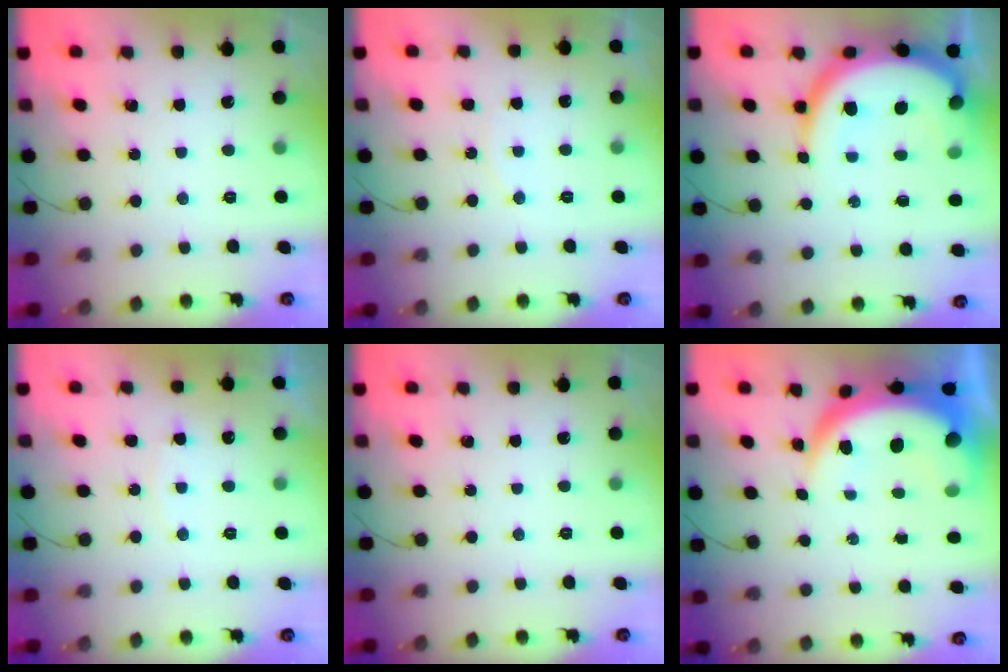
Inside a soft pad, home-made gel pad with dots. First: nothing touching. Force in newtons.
{"total": 5.6, "press": 5.6, "slide": 0.5}
{"total": 14.9, "press": 14.8, "slide": 1.8}
{"total": 3.8, "press": 3.8, "slide": 0.4}
{"total": 0.0}
{"total": 13.1, "press": 13.0, "slide": 1.4}